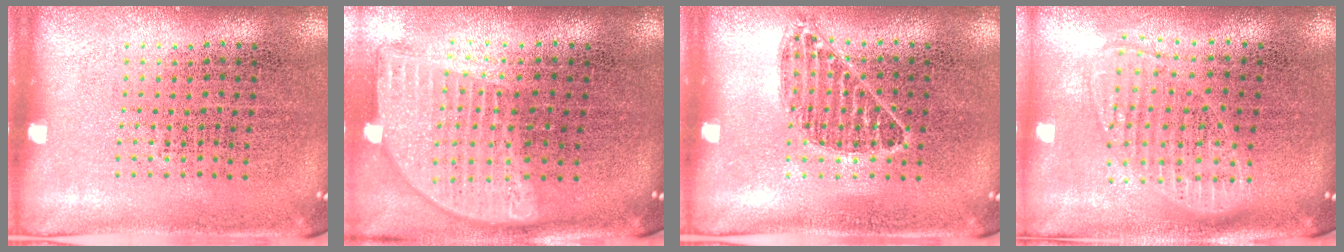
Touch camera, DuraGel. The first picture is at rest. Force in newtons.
{"total": 1.9, "press": 1.6, "slide": 1.1}
{"total": 0.7, "press": 0.7, "slide": 0.3}
{"total": 1.8, "press": 1.5, "slide": 1.0}